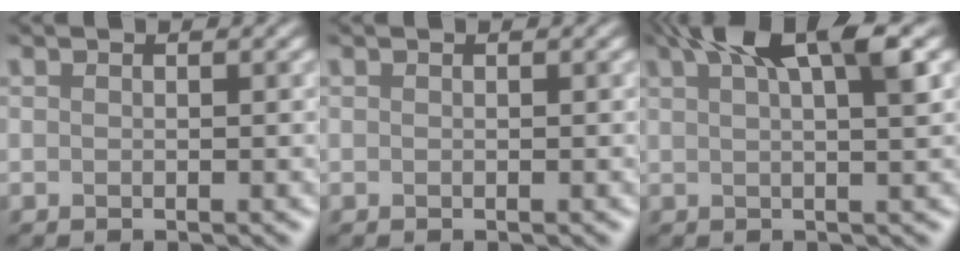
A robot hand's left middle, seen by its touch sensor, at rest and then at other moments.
{"total": 0.0}
{"total": 5.4, "force": [3.1, 0.5, 4.3], "torque": [-0.060, 0.021, 0.051]}